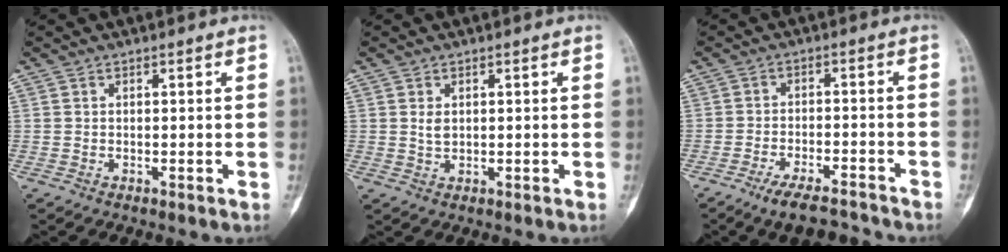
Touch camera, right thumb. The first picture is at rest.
{"total": 1.8, "force": [0.5, 1.2, 1.2], "torque": [-0.014, -0.003, 0.013]}
{"total": 7.3, "force": [-5.9, 2.2, 3.7], "torque": [-0.065, 0.035, -0.099]}